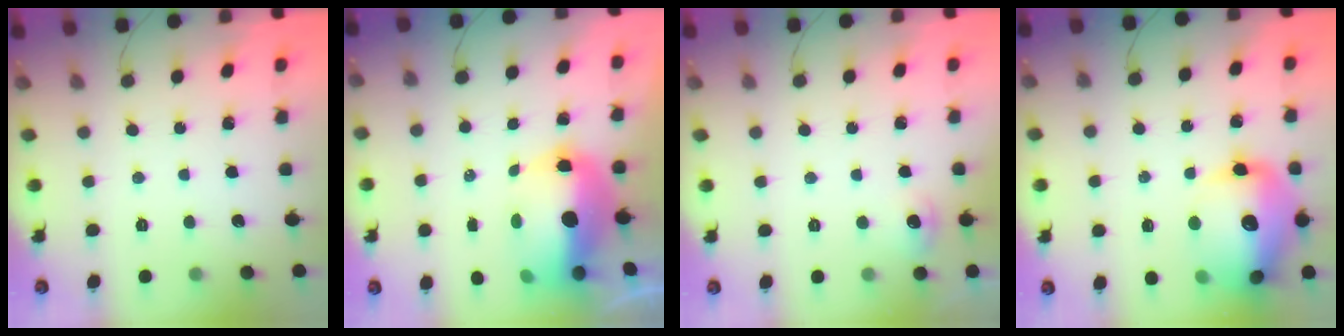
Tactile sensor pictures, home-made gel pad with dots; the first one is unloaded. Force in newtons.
{"total": 13.6, "press": 13.3, "slide": 2.8}
{"total": 12.3, "press": 5.3, "slide": 11.1}
{"total": 21.2, "press": 20.9, "slide": 3.4}